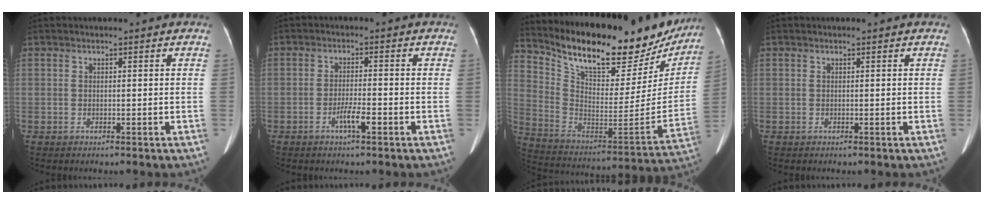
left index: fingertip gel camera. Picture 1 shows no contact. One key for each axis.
{"total": 3.1, "fx": -1.7, "fy": 0.3, "fz": 2.6, "tx": -0.049, "ty": -0.001, "tz": -0.030}
{"total": 27.7, "fx": 22.7, "fy": 9.4, "fz": 12.8, "tx": -0.218, "ty": -0.019, "tz": 0.328}
{"total": 0.0}